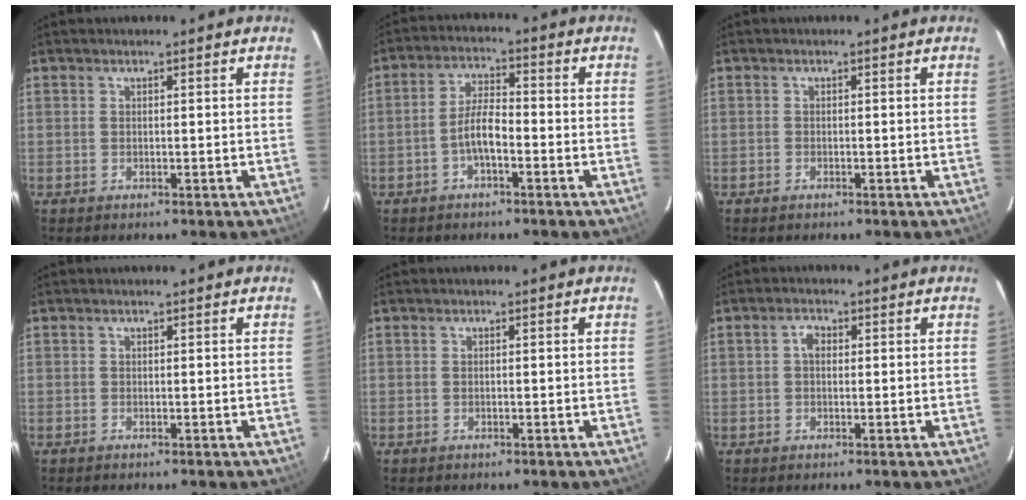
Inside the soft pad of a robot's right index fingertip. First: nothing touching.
{"total": 5.3, "force": [-2.3, 1.6, 4.5], "torque": [-0.095, 0.012, -0.043]}
{"total": 0.8, "force": [-0.6, 0.4, 0.2], "torque": [-0.005, 0.001, -0.013]}
{"total": 0.0}
{"total": 0.0}
{"total": 1.9, "force": [0.2, 1.4, 1.3], "torque": [-0.024, 0.009, -0.001]}